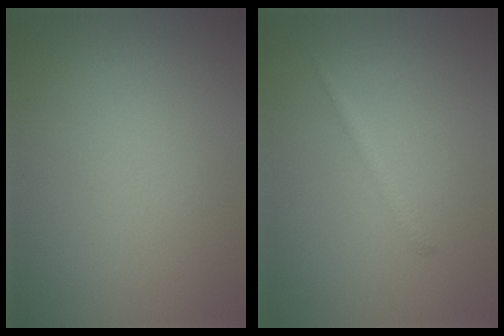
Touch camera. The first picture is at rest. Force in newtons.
{"total": 1.2, "press": 1.2, "slide": 0.0}